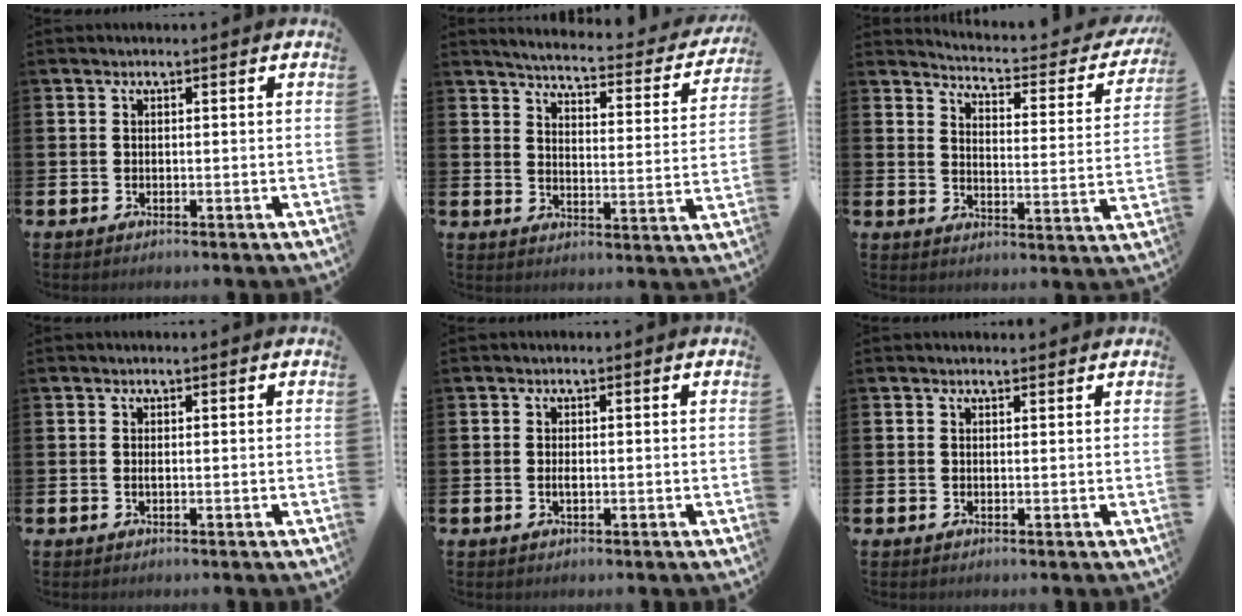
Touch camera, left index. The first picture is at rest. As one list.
[{"total": 4.1, "force": [3.9, 0.4, 1.2], "torque": [-0.043, -0.037, 0.058]}, {"total": 3.7, "force": [3.4, 0.8, 1.2], "torque": [-0.043, -0.034, 0.049]}, {"total": 0.0}, {"total": 0.9, "force": [-0.1, 0.3, 0.8], "torque": [-0.016, 0.001, -0.003]}, {"total": 0.8, "force": [0.8, 0.2, 0.1], "torque": [0.006, -0.001, 0.013]}]